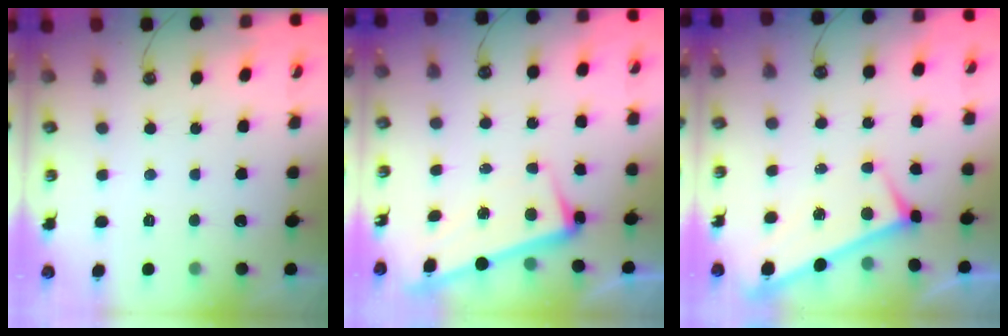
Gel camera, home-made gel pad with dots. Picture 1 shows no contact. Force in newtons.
{"total": 2.6, "press": 2.3, "slide": 1.2}
{"total": 2.5, "press": 2.5, "slide": 0.6}